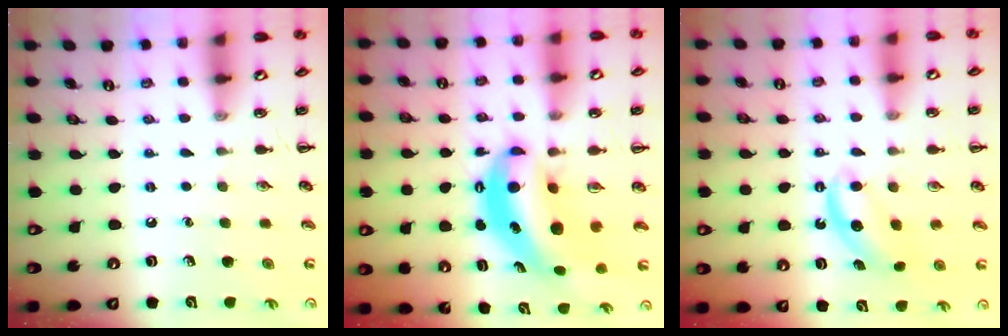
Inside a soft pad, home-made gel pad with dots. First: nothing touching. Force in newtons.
{"total": 8.9, "press": 8.6, "slide": 2.1}
{"total": 6.2, "press": 6.1, "slide": 0.9}